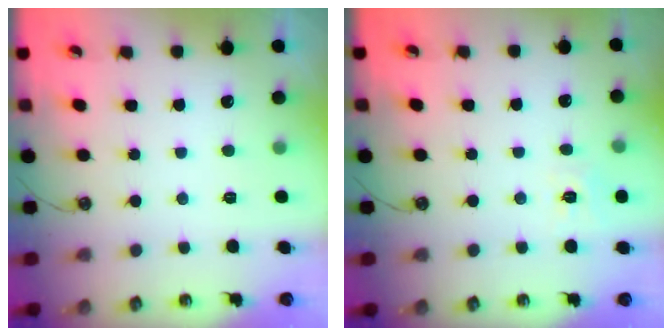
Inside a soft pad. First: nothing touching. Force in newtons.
{"total": 6.5, "press": 6.5, "slide": 0.7}